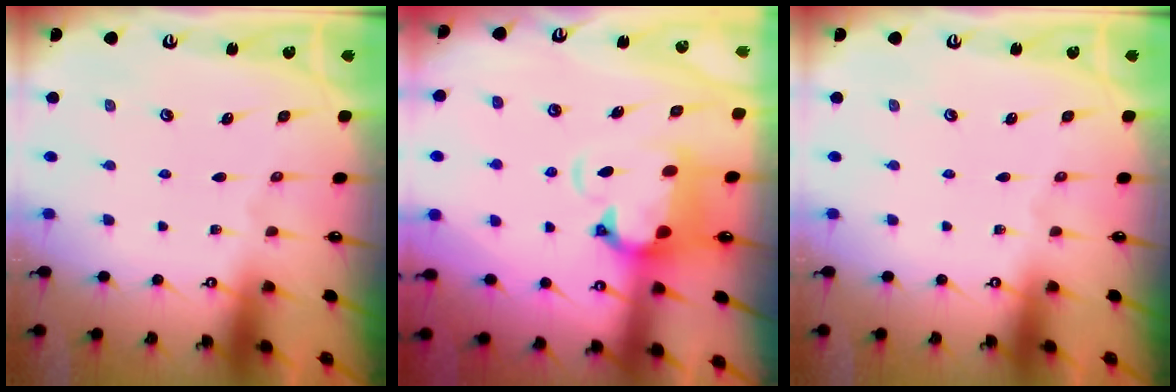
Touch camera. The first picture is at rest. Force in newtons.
{"total": 3.4, "press": 3.0, "slide": 1.6}
{"total": 0.0}